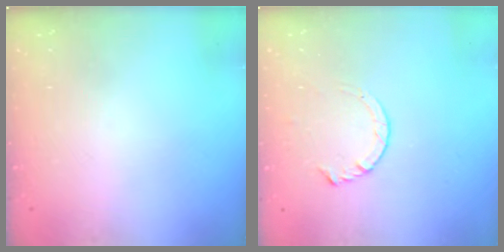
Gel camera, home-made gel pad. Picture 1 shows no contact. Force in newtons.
{"total": 4.4, "press": 4.4, "slide": 0.5}